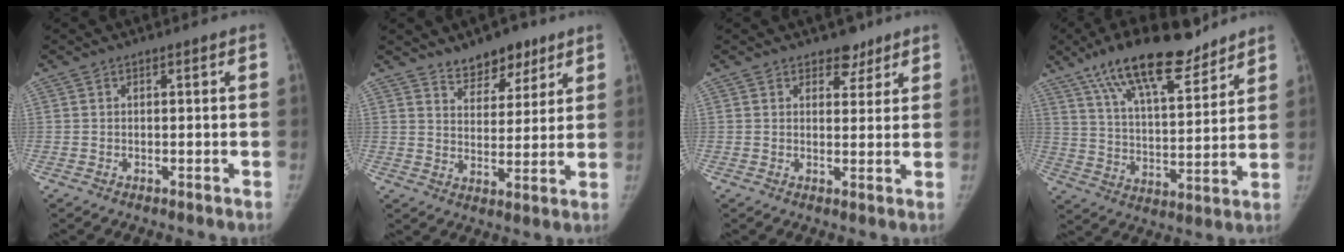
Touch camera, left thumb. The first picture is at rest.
{"total": 8.3, "force": [6.2, 4.3, 3.4], "torque": [-0.016, -0.040, 0.099]}
{"total": 3.6, "force": [2.7, 2.2, 1.0], "torque": [0.010, -0.017, 0.038]}
{"total": 19.0, "force": [13.4, 6.3, 11.8], "torque": [-0.174, -0.050, 0.230]}